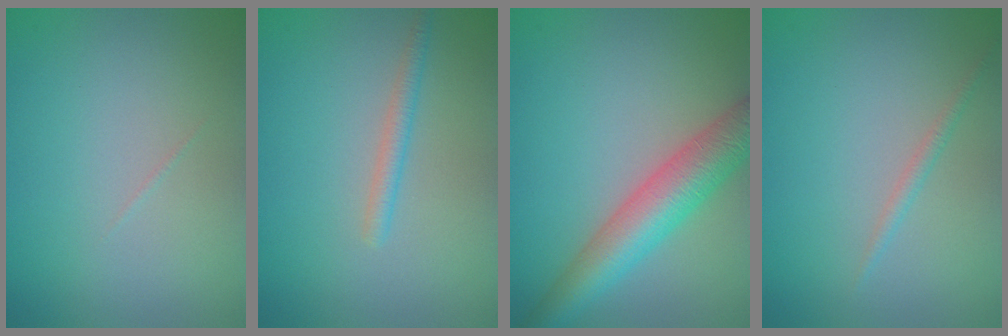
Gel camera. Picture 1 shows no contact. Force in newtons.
{"total": 1.5, "press": 1.5, "slide": 0.1}
{"total": 6.0, "press": 6.0, "slide": 0.2}
{"total": 0.9, "press": 0.9, "slide": 0.0}